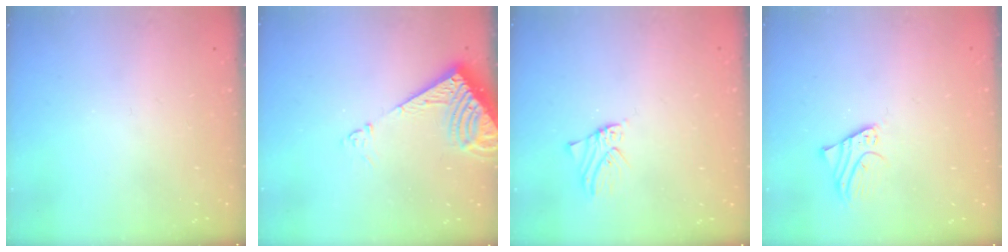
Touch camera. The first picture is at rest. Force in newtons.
{"total": 8.2, "press": 8.1, "slide": 0.6}
{"total": 1.0, "press": 1.0, "slide": 0.0}
{"total": 2.2, "press": 2.2, "slide": 0.1}